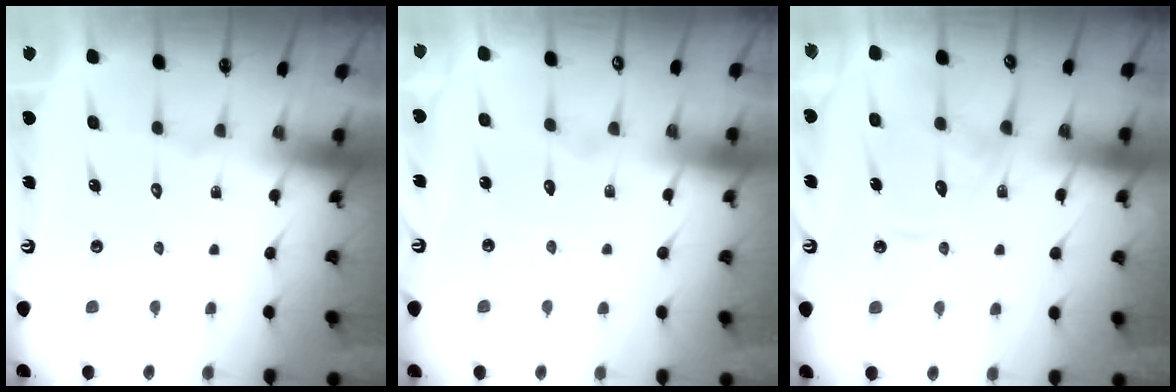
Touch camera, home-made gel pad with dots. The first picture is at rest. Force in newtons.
{"total": 4.3, "press": 4.3, "slide": 0.4}
{"total": 13.3, "press": 13.2, "slide": 1.3}